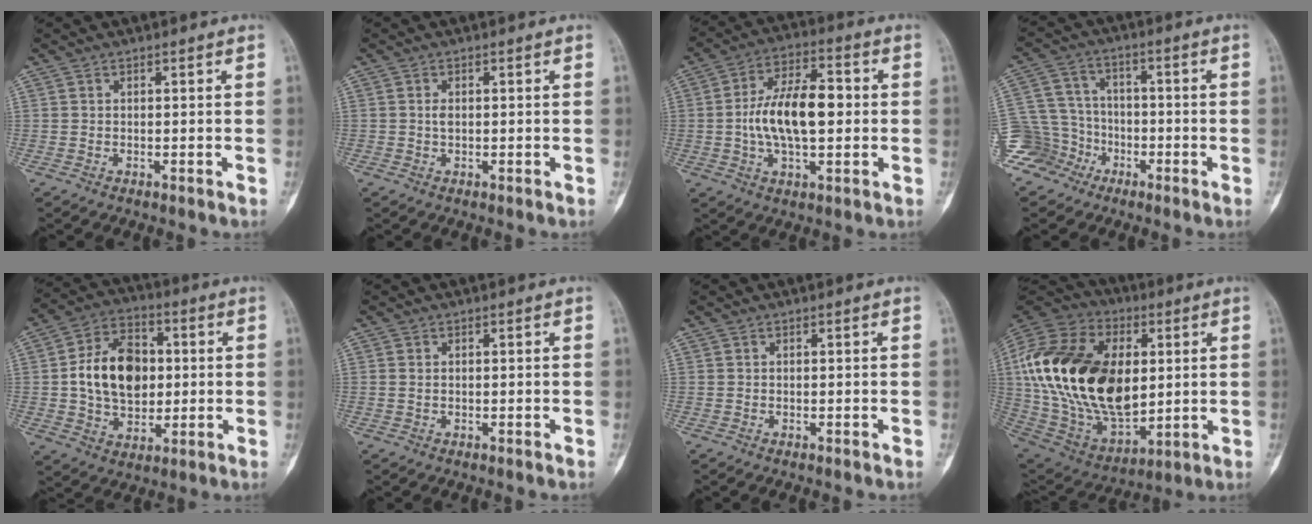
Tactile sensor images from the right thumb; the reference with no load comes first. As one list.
[{"total": 1.2, "force": [0.1, 0.8, 0.8], "torque": [-0.013, 0.002, 0.002]}, {"total": 14.0, "force": [-0.1, 6.8, 12.3], "torque": [-0.212, 0.021, -0.006]}, {"total": 11.2, "force": [-6.1, 9.2, 2.1], "torque": [-0.031, 0.051, -0.115]}, {"total": 15.4, "force": [1.1, 10.8, 10.9], "torque": [-0.158, 0.013, 0.018]}, {"total": 0.8, "force": [0.2, 0.6, 0.6], "torque": [-0.014, 0.003, 0.007]}, {"total": 0.0}, {"total": 32.7, "force": [3.6, 20.2, 25.6], "torque": [-0.496, -0.008, 0.076]}]